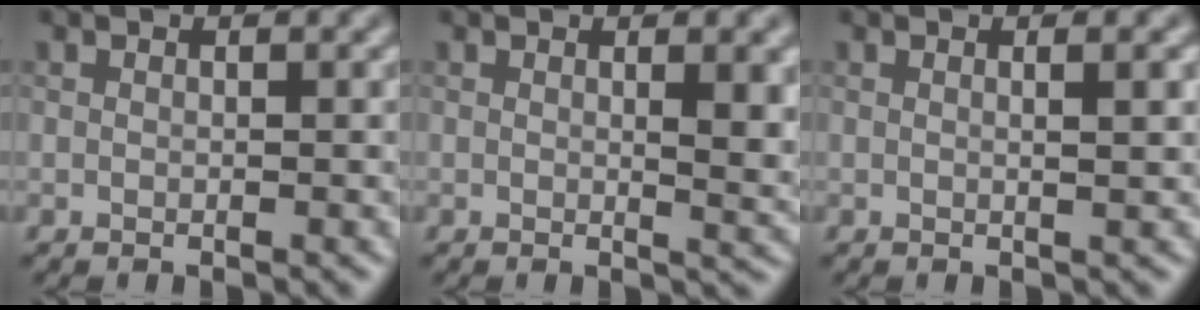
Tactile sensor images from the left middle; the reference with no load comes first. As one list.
[{"total": 3.3, "force": [0.8, 0.9, 3.1], "torque": [-0.035, -0.006, 0.014]}, {"total": 2.1, "force": [0.4, 0.6, 2.0], "torque": [-0.023, 0.005, -0.001]}]